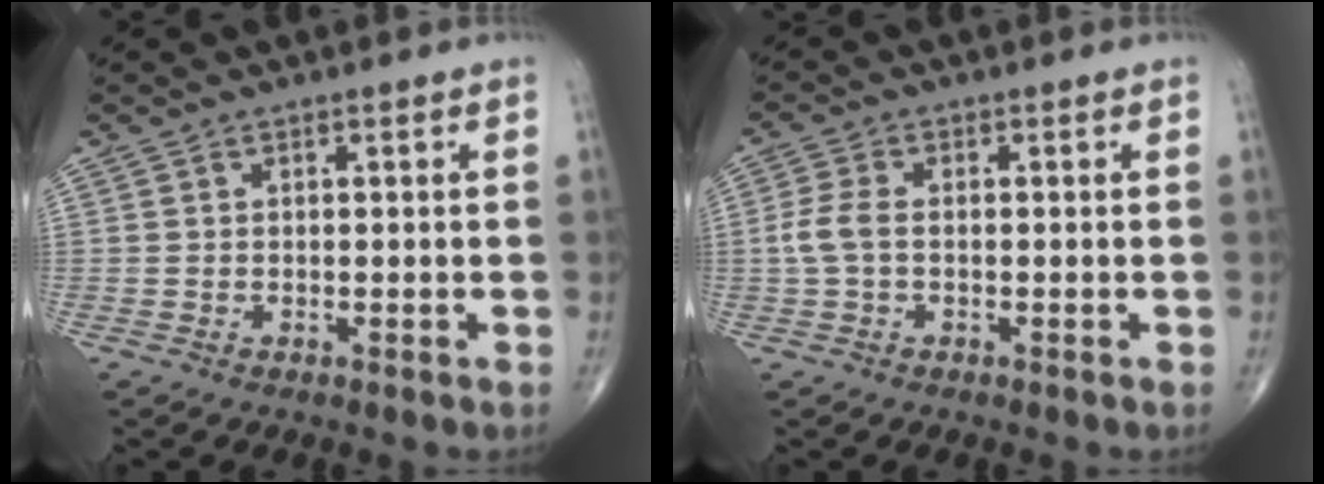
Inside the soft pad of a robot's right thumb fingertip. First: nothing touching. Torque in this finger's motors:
{"motor_torque": [-0.15, 0.17, 0.42, -0.09, 0.02]}